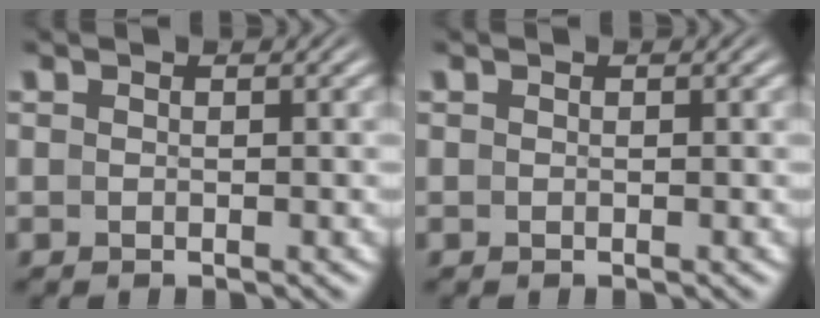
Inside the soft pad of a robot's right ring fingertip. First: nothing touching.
{"total": 0.0}